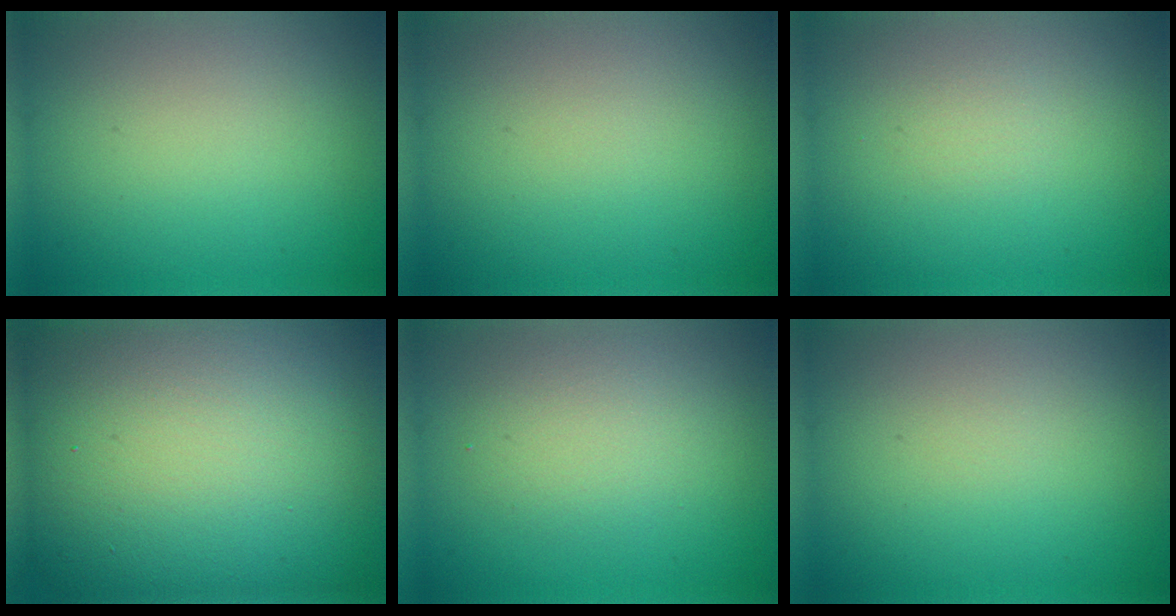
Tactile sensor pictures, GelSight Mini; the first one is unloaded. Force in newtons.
{"total": 0.0}
{"total": 0.6, "press": 0.6, "slide": 0.1}
{"total": 22.8, "press": 22.8, "slide": 1.0}
{"total": 2.4, "press": 2.4, "slide": 0.2}
{"total": 0.0}